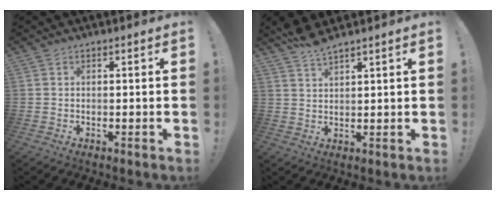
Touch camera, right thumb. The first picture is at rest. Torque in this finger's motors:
{"motor_torque": [0.27, 0.64, 0.48, 0.53, 0.00]}